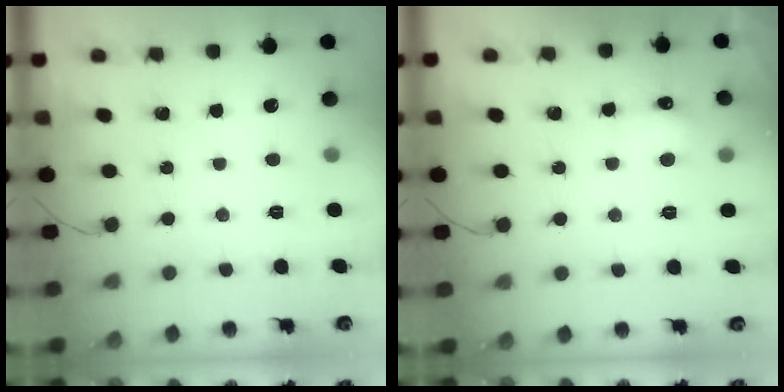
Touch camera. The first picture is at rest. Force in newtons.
{"total": 5.4, "press": 5.3, "slide": 1.2}